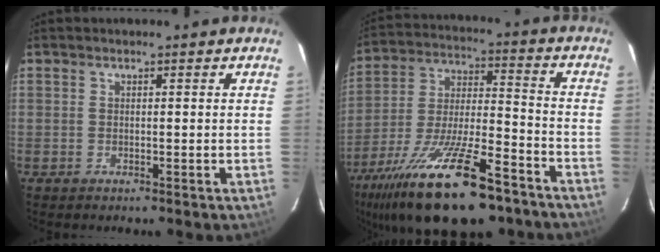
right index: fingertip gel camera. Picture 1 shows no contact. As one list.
[{"total": 25.1, "force": [-17.0, 7.2, 16.9], "torque": [-0.322, -0.045, -0.275]}]